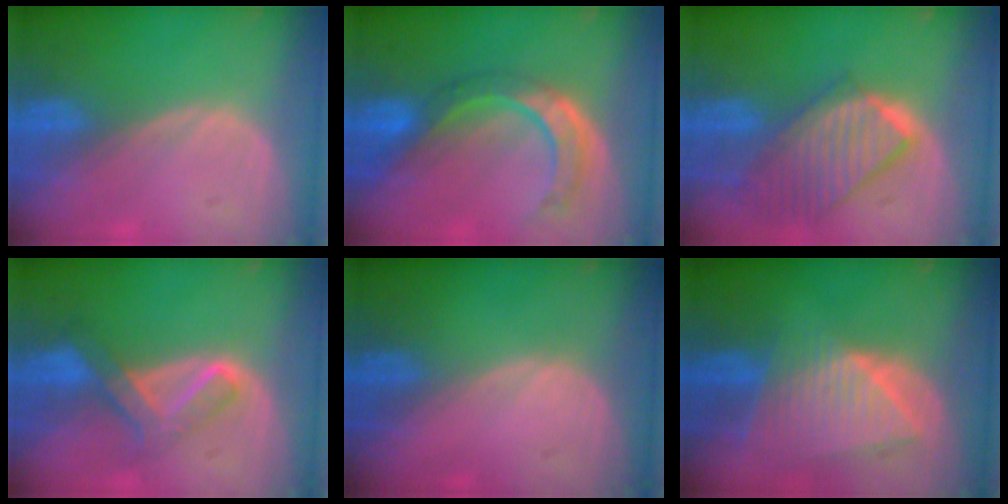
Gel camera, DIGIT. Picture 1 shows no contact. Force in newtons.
{"total": 8.5, "press": 7.2, "slide": 4.5}
{"total": 9.9, "press": 8.6, "slide": 4.8}
{"total": 6.7, "press": 5.6, "slide": 3.6}
{"total": 0.6, "press": 0.1, "slide": 0.6}
{"total": 8.9, "press": 7.8, "slide": 4.2}